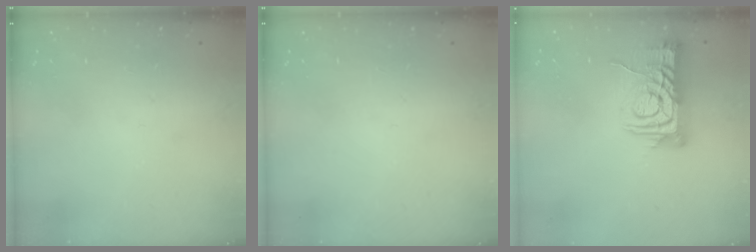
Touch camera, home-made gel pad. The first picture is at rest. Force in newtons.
{"total": 0.0}
{"total": 9.5, "press": 9.5, "slide": 0.9}